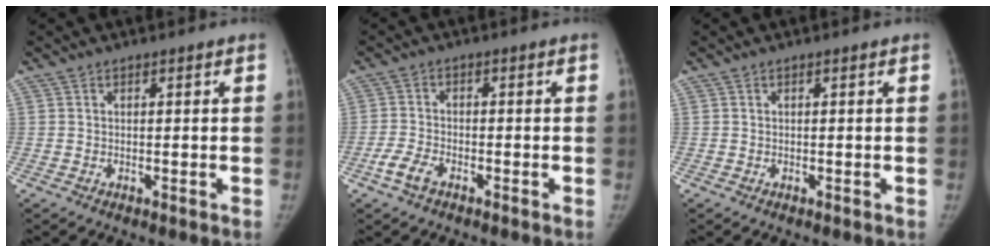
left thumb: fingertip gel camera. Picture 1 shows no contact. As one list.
[{"total": 3.8, "force": [-2.2, 2.0, 2.4], "torque": [-0.054, 0.009, -0.044]}, {"total": 0.0}]